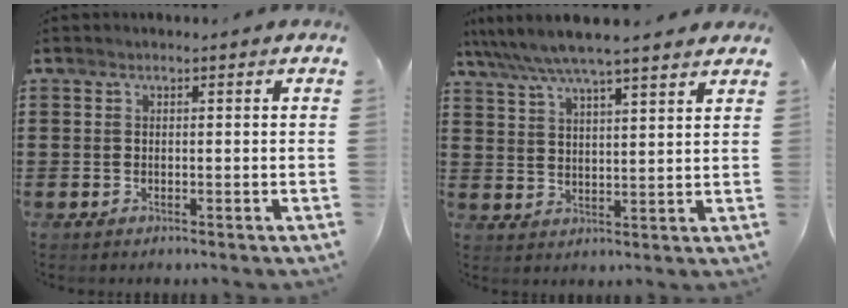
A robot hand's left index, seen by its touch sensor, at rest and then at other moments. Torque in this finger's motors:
{"motor_torque": [2.14, 0.00, 0.37, -0.01]}